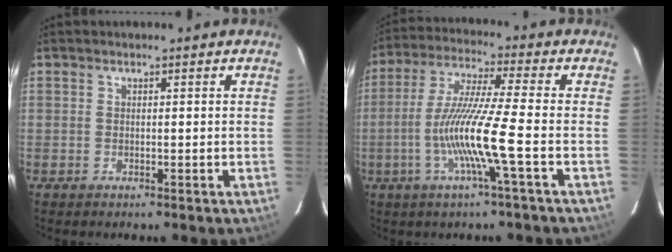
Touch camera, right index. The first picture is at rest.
{"total": 12.3, "force": [-4.1, -1.4, 11.5], "torque": [-0.225, -0.007, -0.080]}